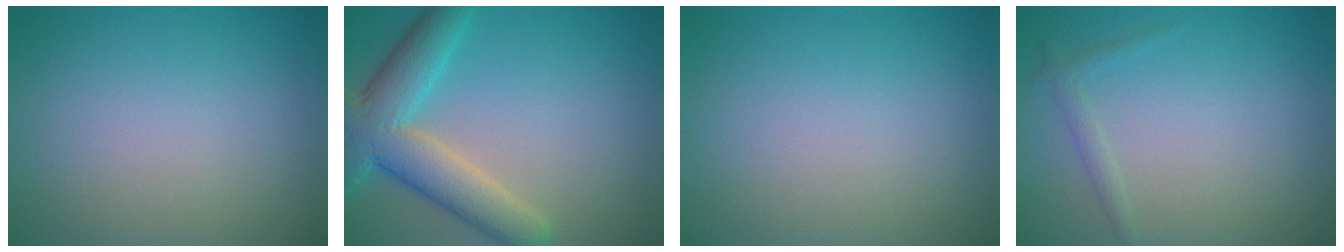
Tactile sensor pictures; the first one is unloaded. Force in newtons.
{"total": 6.2, "press": 6.2, "slide": 0.5}
{"total": 0.0}
{"total": 1.0, "press": 1.0, "slide": 0.0}